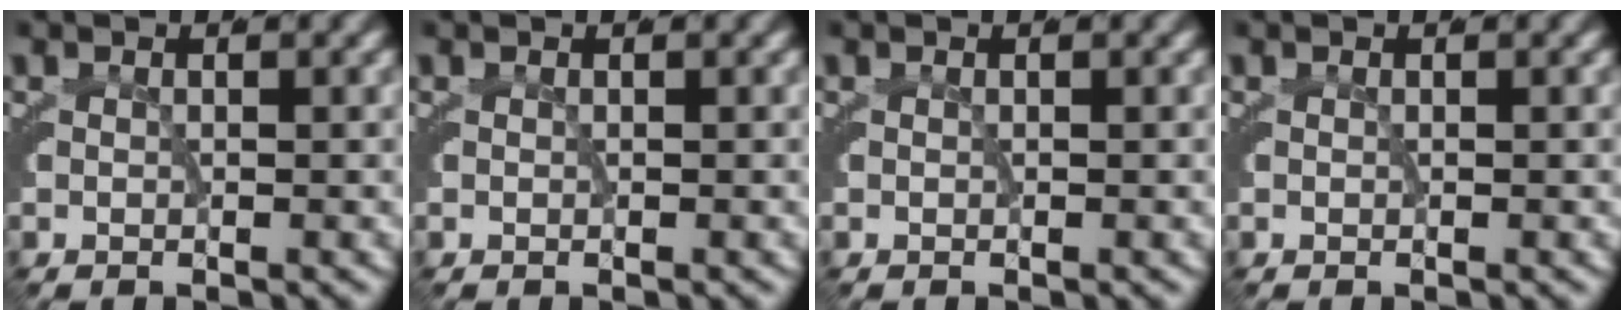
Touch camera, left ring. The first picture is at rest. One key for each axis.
{"total": 0.0}
{"total": 0.0}
{"total": 0.0}